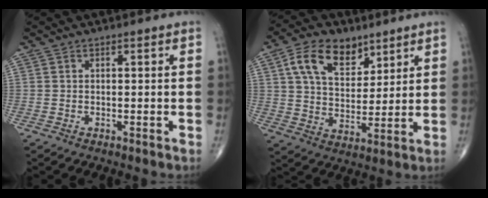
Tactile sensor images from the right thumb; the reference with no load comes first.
{"total": 12.0, "force": [6.3, 7.3, 7.2], "torque": [-0.101, -0.024, 0.117]}